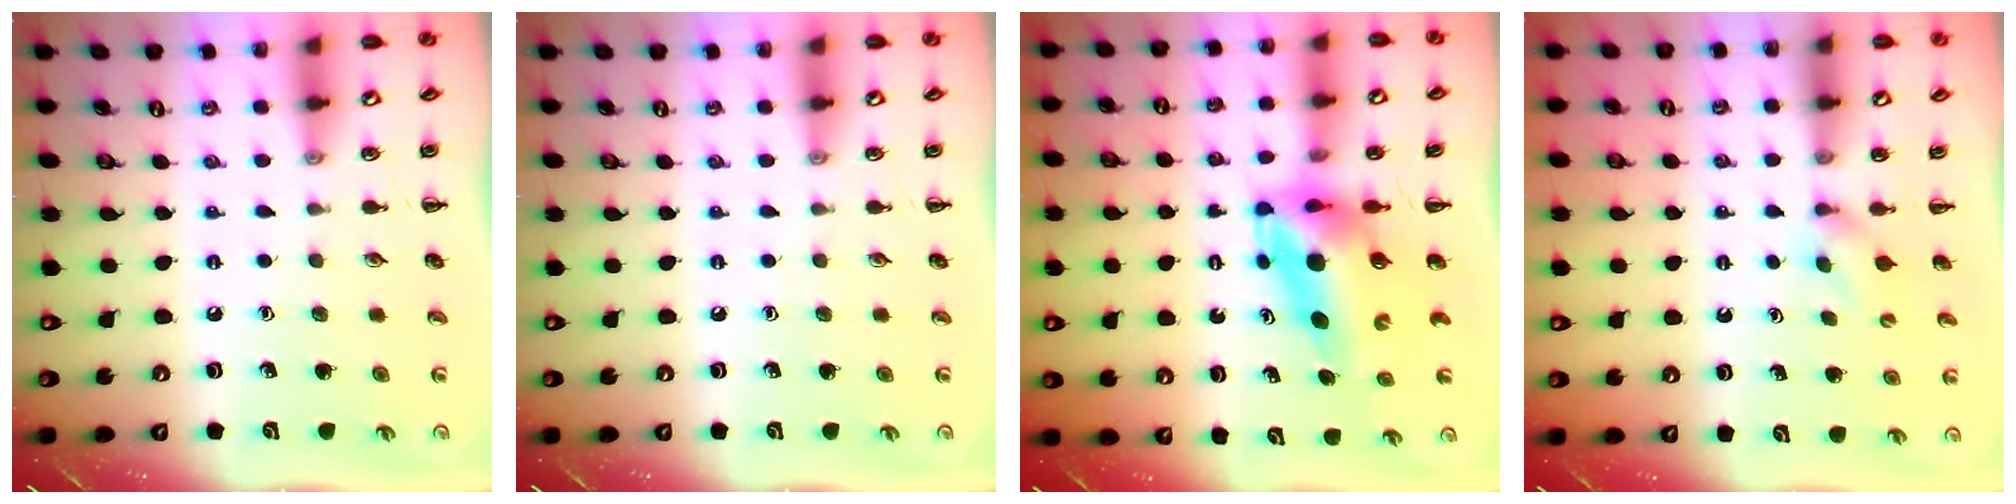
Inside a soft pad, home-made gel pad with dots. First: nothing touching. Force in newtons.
{"total": 0.0}
{"total": 8.3, "press": 7.9, "slide": 2.4}
{"total": 3.5, "press": 3.4, "slide": 0.9}